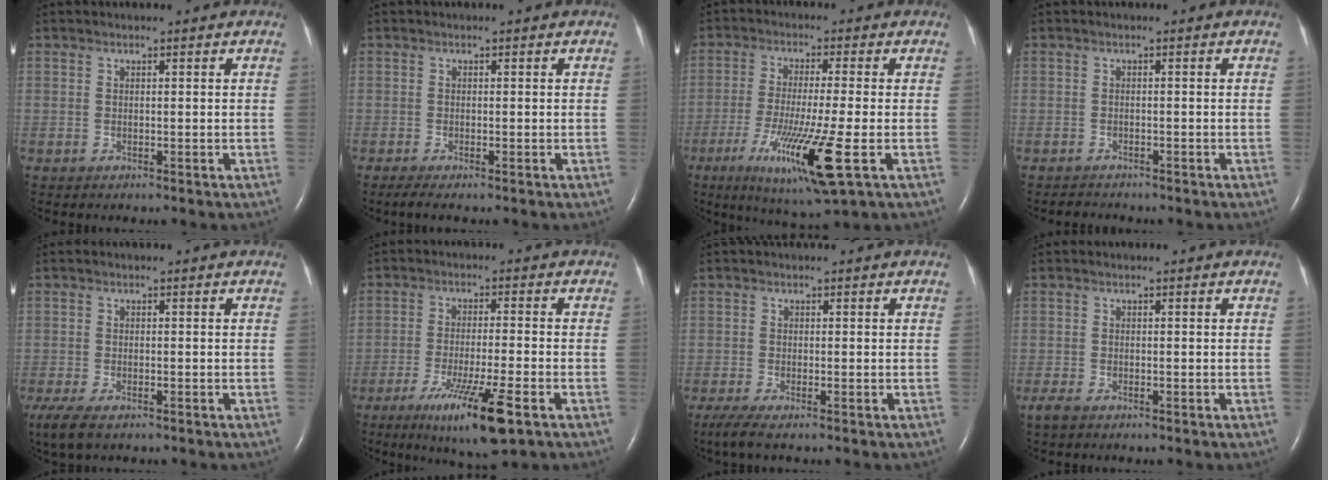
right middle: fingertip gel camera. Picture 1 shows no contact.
{"total": 1.6, "force": [-1.1, 0.1, 1.1], "torque": [-0.027, -0.008, -0.023]}
{"total": 12.7, "force": [-4.7, 0.1, 11.8], "torque": [-0.230, -0.043, -0.080]}
{"total": 1.4, "force": [-1.4, 0.4, 0.0], "torque": [-0.003, -0.005, -0.020]}
{"total": 5.9, "force": [-4.0, 2.3, 3.7], "torque": [-0.073, -0.016, -0.067]}
{"total": 10.8, "force": [-5.7, 0.4, 9.2], "torque": [-0.167, -0.031, -0.092]}
{"total": 2.8, "force": [-1.9, 0.3, 2.0], "torque": [-0.043, -0.010, -0.039]}
{"total": 2.0, "force": [-1.4, 0.7, 1.2], "torque": [-0.031, -0.006, -0.024]}